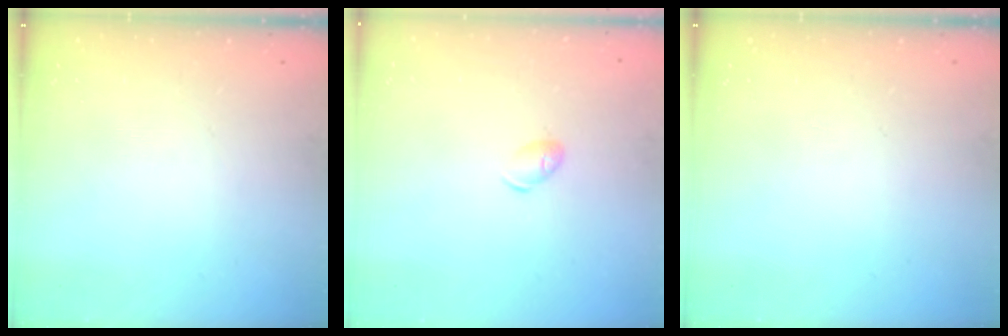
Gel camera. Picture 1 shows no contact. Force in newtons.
{"total": 4.8, "press": 4.7, "slide": 0.6}
{"total": 0.0}